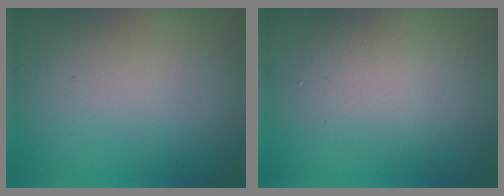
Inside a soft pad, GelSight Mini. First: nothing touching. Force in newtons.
{"total": 2.6, "press": 2.6, "slide": 0.2}